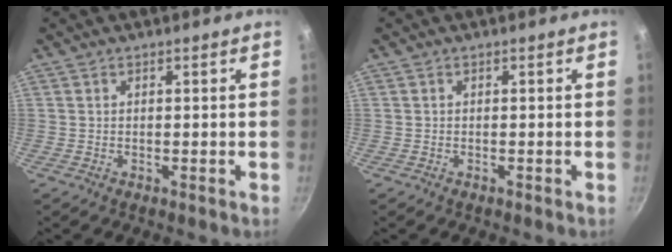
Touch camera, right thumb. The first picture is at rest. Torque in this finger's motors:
{"motor_torque": [-0.26, 0.08, -0.31, 0.15, 0.04]}